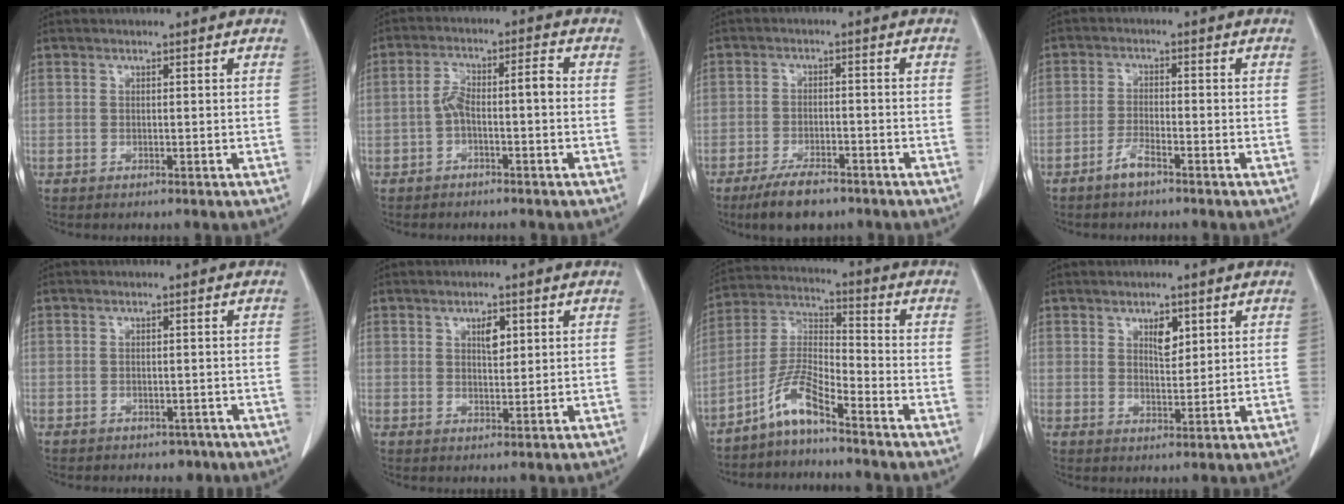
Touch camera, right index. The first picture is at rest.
{"total": 5.2, "force": [-1.2, 1.3, 4.8], "torque": [-0.094, 0.032, -0.018]}
{"total": 6.8, "force": [-5.1, 2.3, 3.8], "torque": [-0.070, -0.005, -0.086]}
{"total": 3.0, "force": [-2.3, 0.5, 1.8], "torque": [-0.039, 0.001, -0.045]}
{"total": 2.8, "force": [-2.1, 1.8, 0.5], "torque": [-0.005, 0.007, -0.024]}
{"total": 2.7, "force": [1.0, 1.2, 2.1], "torque": [-0.034, -0.002, 0.018]}
{"total": 7.3, "force": [-5.6, 0.7, 4.7], "torque": [-0.109, 0.004, -0.115]}
{"total": 3.1, "force": [1.6, 1.4, 2.3], "torque": [-0.037, -0.003, 0.028]}